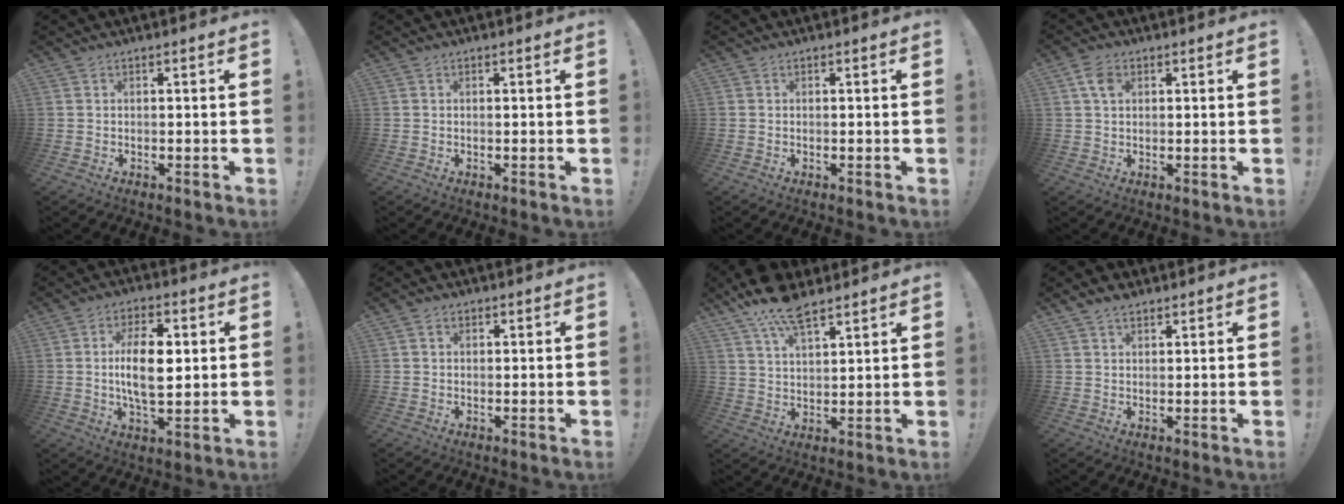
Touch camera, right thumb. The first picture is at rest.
{"total": 0.0}
{"total": 0.0}
{"total": 4.9, "force": [1.7, 3.1, 3.4], "torque": [-0.061, 0.006, 0.034]}
{"total": 13.1, "force": [1.3, 6.2, 11.5], "torque": [-0.206, -0.002, 0.016]}
{"total": 1.5, "force": [0.6, 1.2, 0.6], "torque": [-0.003, 0.001, 0.009]}
{"total": 11.2, "force": [8.2, 4.2, 6.4], "torque": [-0.113, -0.039, 0.151]}
{"total": 3.6, "force": [2.6, 2.0, 1.4], "torque": [-0.018, -0.011, 0.049]}